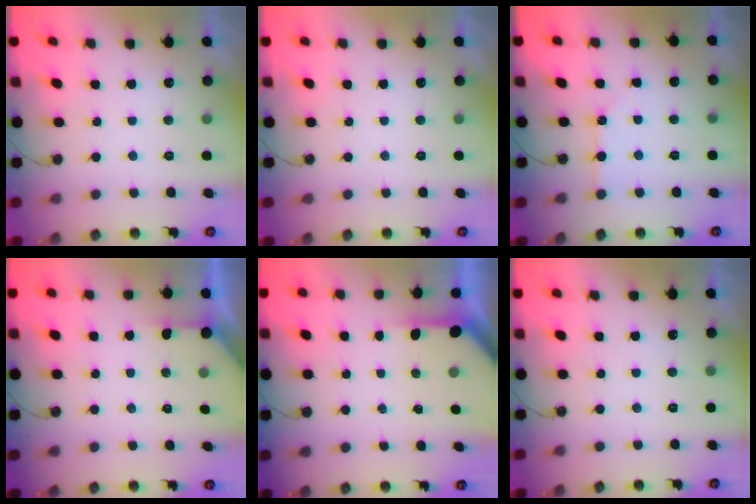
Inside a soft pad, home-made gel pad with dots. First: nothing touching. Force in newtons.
{"total": 0.0}
{"total": 1.5, "press": 1.5, "slide": 0.3}
{"total": 2.4, "press": 2.4, "slide": 0.3}
{"total": 3.9, "press": 3.9, "slide": 0.3}
{"total": 0.0}